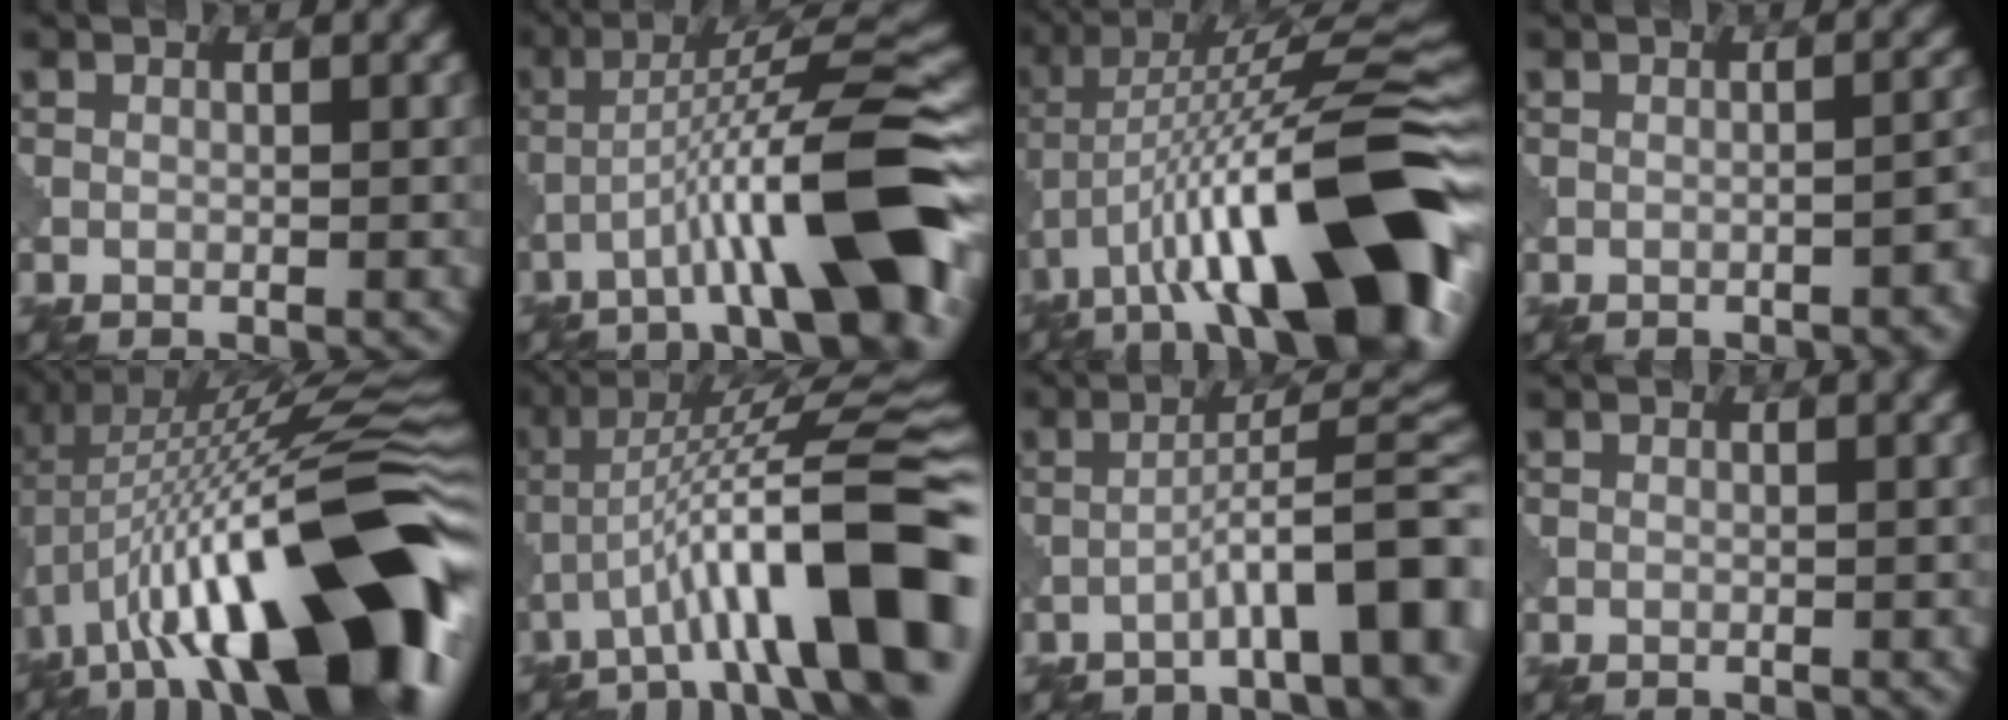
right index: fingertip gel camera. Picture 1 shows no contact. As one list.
[{"total": 11.2, "force": [-4.9, 1.7, 10.0], "torque": [-0.150, 0.032, -0.068]}, {"total": 15.7, "force": [-6.2, 4.7, 13.7], "torque": [-0.212, 0.048, -0.094]}, {"total": 2.1, "force": [-1.1, 0.6, 1.7], "torque": [-0.014, 0.014, -0.013]}, {"total": 18.0, "force": [-3.9, 6.4, 16.4], "torque": [-0.243, 0.046, -0.071]}, {"total": 12.4, "force": [-4.3, 2.6, 11.3], "torque": [-0.171, 0.031, -0.054]}, {"total": 8.1, "force": [-3.8, 1.4, 7.0], "torque": [-0.090, 0.030, -0.055]}, {"total": 0.0}]